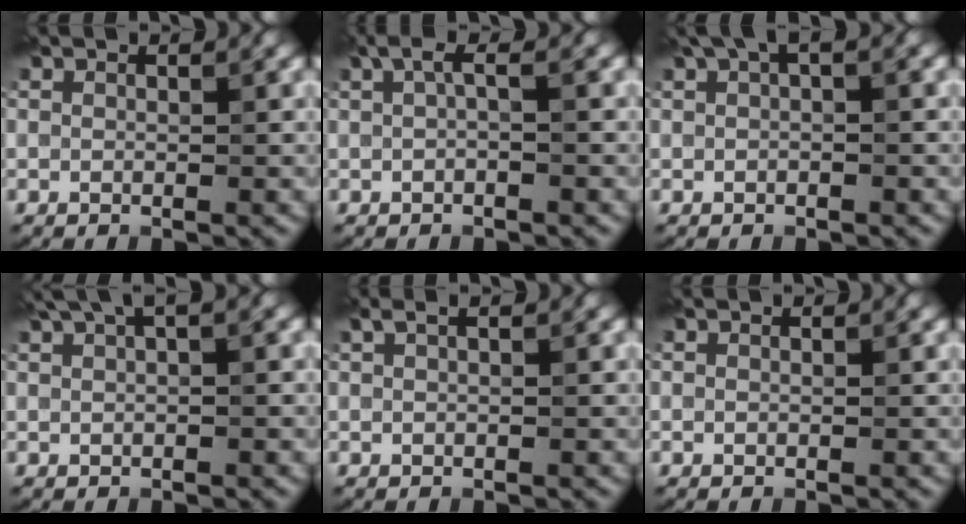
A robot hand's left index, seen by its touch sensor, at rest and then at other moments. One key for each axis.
{"total": 1.7, "fx": 0.3, "fy": 0.3, "fz": 1.7, "tx": -0.033, "ty": 0.004, "tz": 0.002}
{"total": 2.3, "fx": 1.1, "fy": 0.6, "fz": 1.9, "tx": -0.026, "ty": 0.005, "tz": 0.017}
{"total": 3.2, "fx": 2.0, "fy": 0.7, "fz": 2.5, "tx": -0.040, "ty": 0.012, "tz": 0.039}
{"total": 1.1, "fx": 0.6, "fy": 0.2, "fz": 1.0, "tx": -0.021, "ty": 0.007, "tz": 0.010}
{"total": 0.0}